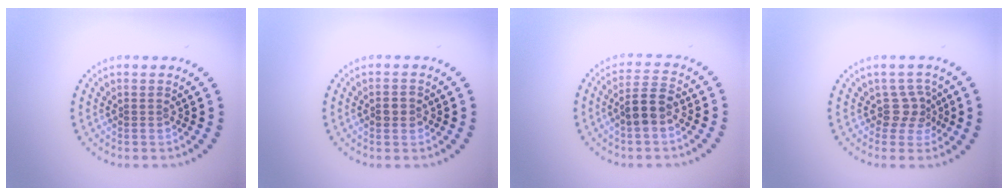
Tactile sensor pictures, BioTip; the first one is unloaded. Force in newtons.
{"total": 1.0, "press": 1.0, "slide": 0.0}
{"total": 3.6, "press": 3.4, "slide": 1.0}
{"total": 2.3, "press": 1.6, "slide": 1.6}